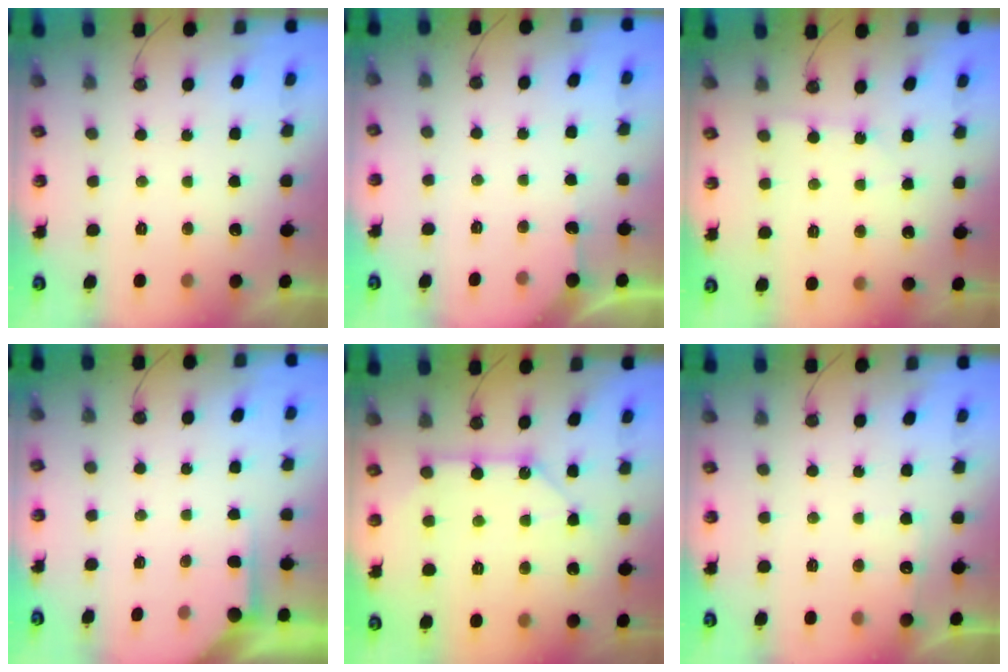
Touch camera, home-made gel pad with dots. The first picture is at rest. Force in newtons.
{"total": 2.9, "press": 2.9, "slide": 0.4}
{"total": 2.4, "press": 2.3, "slide": 0.4}
{"total": 2.2, "press": 2.2, "slide": 0.3}
{"total": 9.7, "press": 9.7, "slide": 0.9}
{"total": 5.9, "press": 5.9, "slide": 0.7}